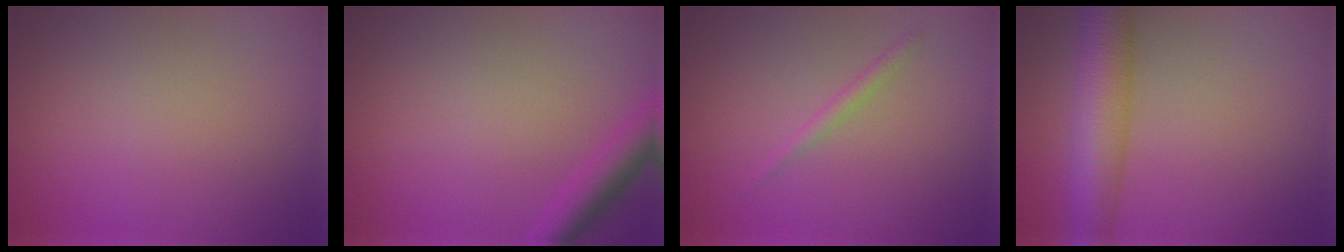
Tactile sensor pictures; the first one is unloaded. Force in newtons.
{"total": 3.2, "press": 3.2, "slide": 0.3}
{"total": 1.0, "press": 1.0, "slide": 0.1}
{"total": 8.2, "press": 8.2, "slide": 0.2}